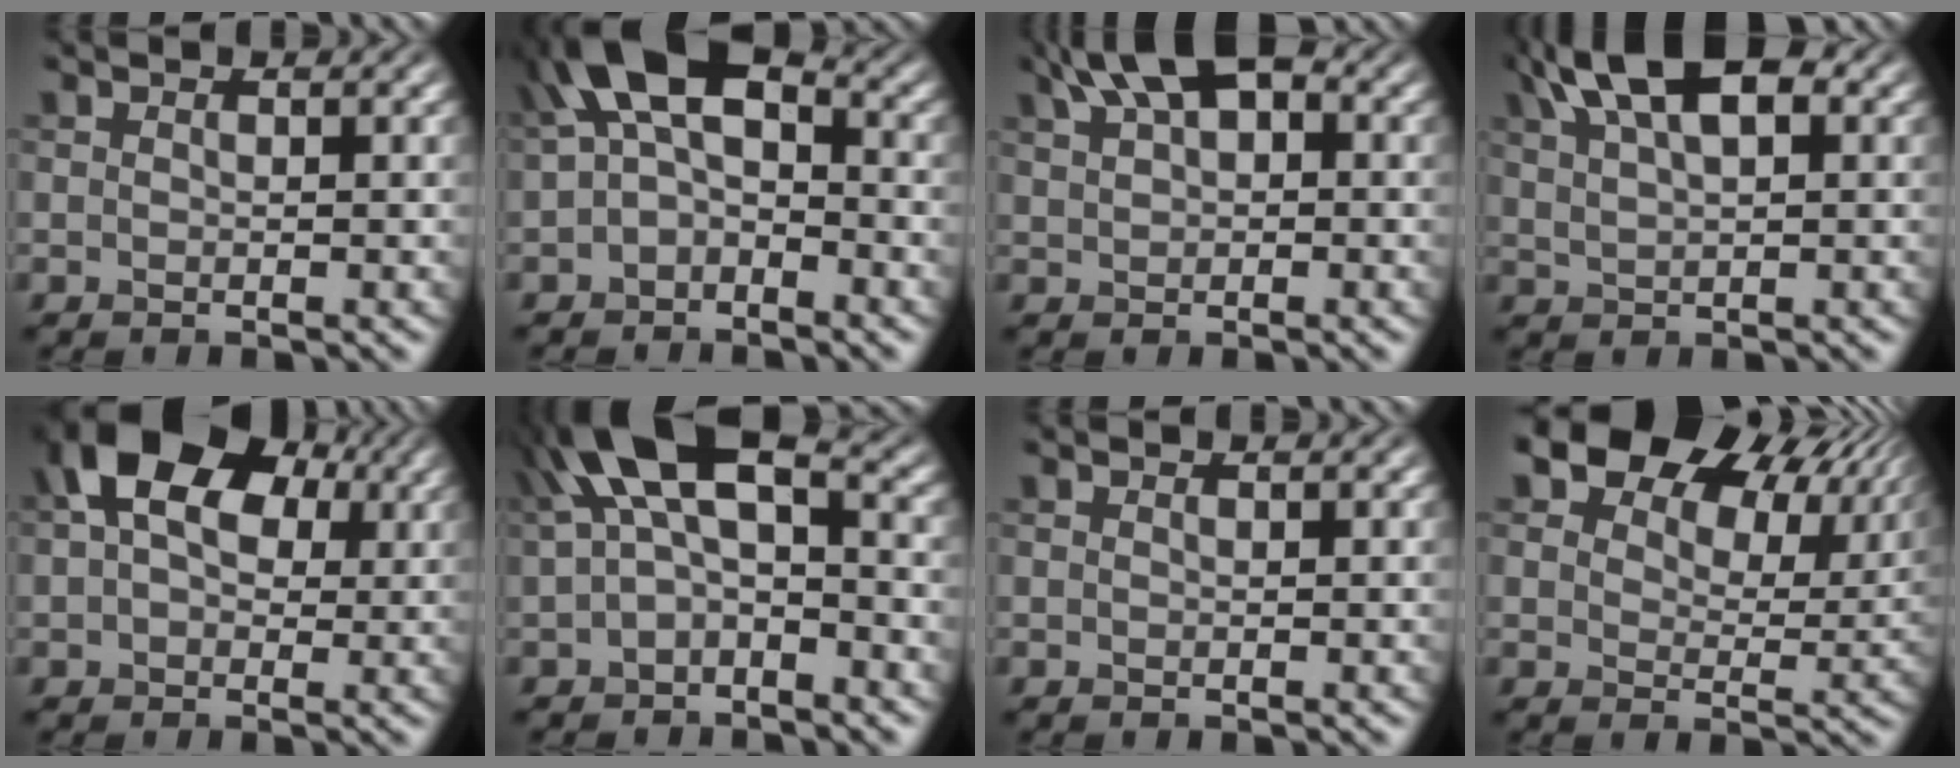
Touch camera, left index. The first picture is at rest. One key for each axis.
{"total": 7.4, "fx": 0.2, "fy": 4.1, "fz": 6.1, "tx": -0.106, "ty": 0.033, "tz": -0.019}
{"total": 6.1, "fx": 2.9, "fy": 3.1, "fz": 4.4, "tx": -0.082, "ty": 0.022, "tz": 0.045}
{"total": 8.7, "fx": 4.6, "fy": 3.7, "fz": 6.4, "tx": -0.114, "ty": 0.027, "tz": 0.072}
{"total": 11.7, "fx": 4.1, "fy": 7.8, "fz": 7.7, "tx": -0.116, "ty": 0.045, "tz": 0.044}
{"total": 8.6, "fx": 1.2, "fy": 4.1, "fz": 7.4, "tx": -0.138, "ty": 0.030, "tz": 0.003}
{"total": 0.0}
{"total": 14.5, "fx": 9.0, "fy": 8.3, "fz": 7.8, "tx": -0.114, "ty": 0.034, "tz": 0.133}